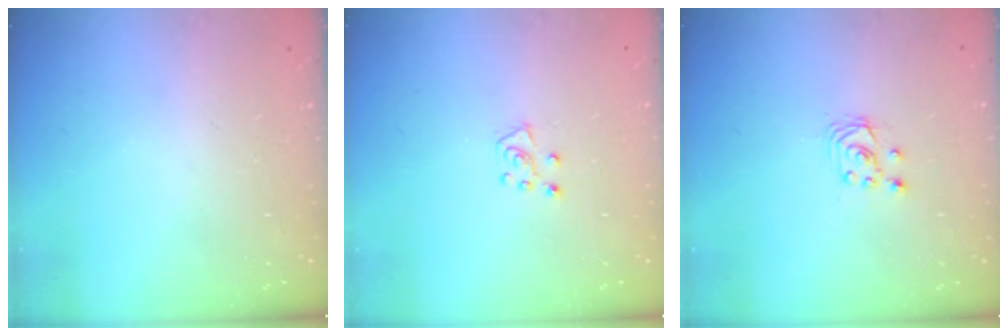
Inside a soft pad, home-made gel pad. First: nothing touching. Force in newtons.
{"total": 5.3, "press": 5.3, "slide": 0.4}
{"total": 2.5, "press": 2.5, "slide": 0.3}